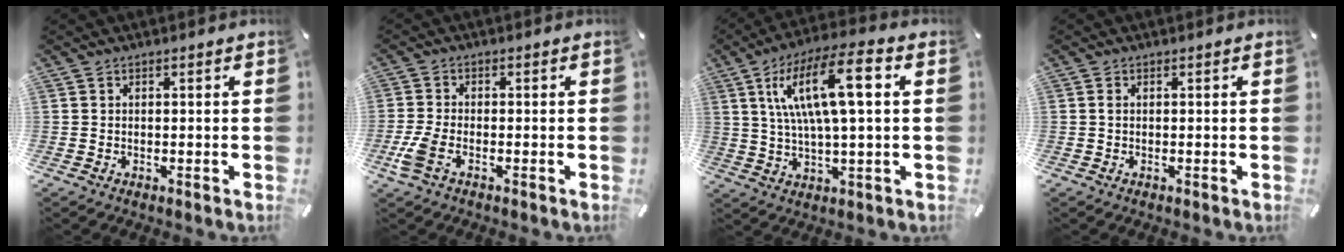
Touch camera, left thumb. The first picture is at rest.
{"total": 4.9, "force": [-2.1, 2.1, 3.9], "torque": [-0.103, -0.009, -0.044]}
{"total": 16.0, "force": [4.7, 4.7, 14.6], "torque": [-0.293, 0.010, 0.073]}
{"total": 0.8, "force": [0.0, 0.3, 0.7], "torque": [-0.014, 0.003, -0.001]}